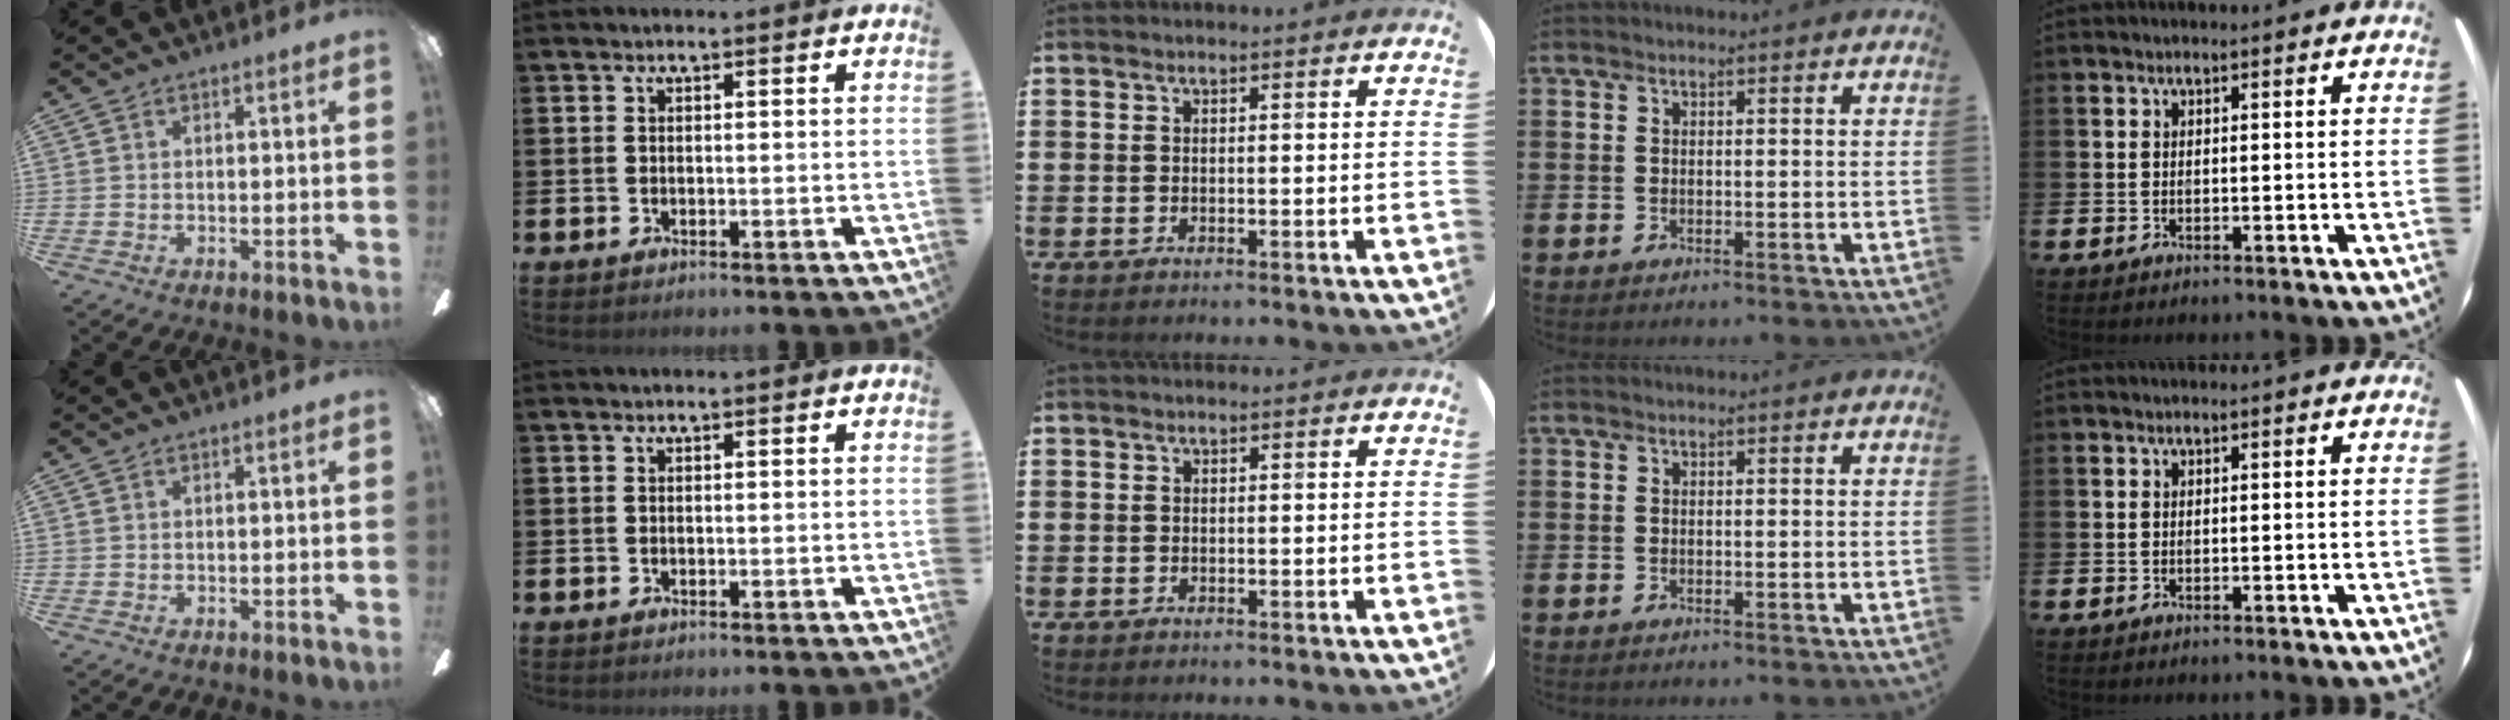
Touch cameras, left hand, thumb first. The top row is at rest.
{}